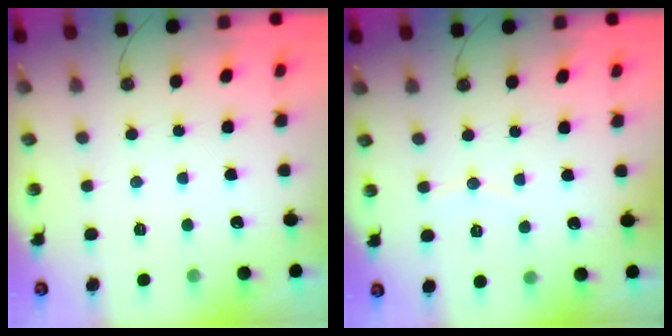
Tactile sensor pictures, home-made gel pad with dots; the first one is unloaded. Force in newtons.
{"total": 3.6, "press": 3.6, "slide": 0.4}